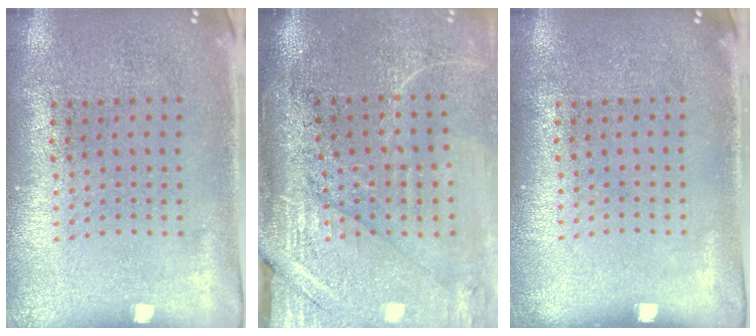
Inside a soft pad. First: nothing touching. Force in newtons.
{"total": 4.4, "press": 3.8, "slide": 2.2}
{"total": 0.0}